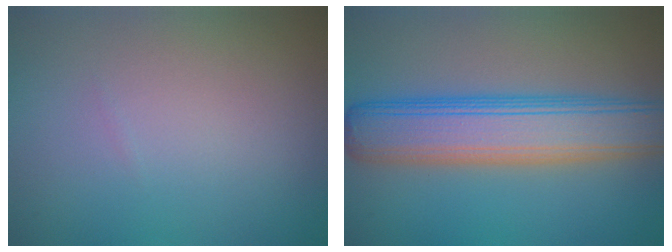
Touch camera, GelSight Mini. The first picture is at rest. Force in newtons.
{"total": 8.1, "press": 8.1, "slide": 0.3}